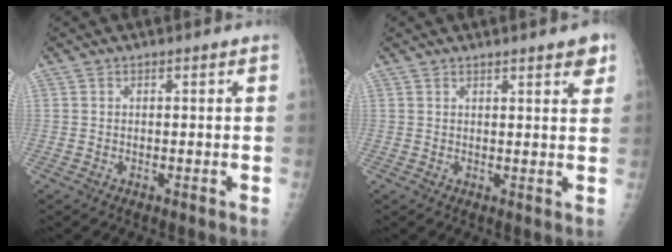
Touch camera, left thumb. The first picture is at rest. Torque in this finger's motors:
{"motor_torque": [-0.05, 0.11, -0.34, -0.09, 0.02]}